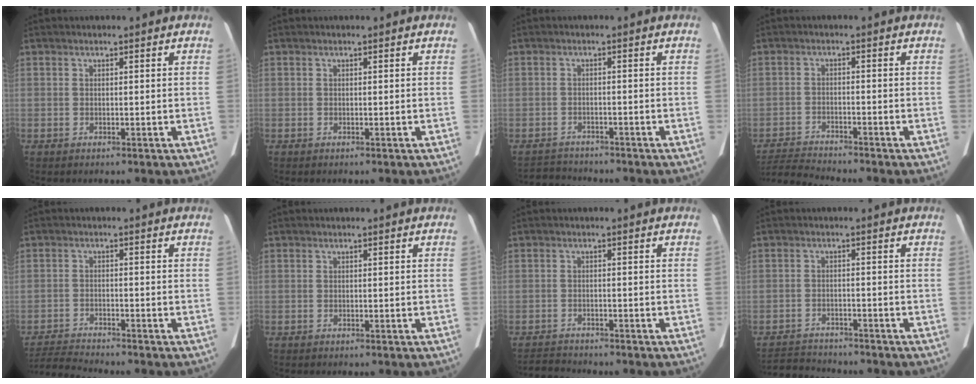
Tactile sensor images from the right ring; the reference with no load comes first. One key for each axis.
{"total": 0.0}
{"total": 4.3, "fx": -4.3, "fy": 0.5, "fz": 0.1, "tx": -0.007, "ty": -0.013, "tz": -0.068}
{"total": 6.6, "fx": -6.5, "fy": -1.0, "fz": 0.7, "tx": -0.017, "ty": -0.011, "tz": -0.115}
{"total": 5.5, "fx": -5.4, "fy": -1.0, "fz": 0.3, "tx": -0.013, "ty": -0.014, "tz": -0.097}
{"total": 0.0}
{"total": 3.7, "fx": -3.7, "fy": 0.2, "fz": 0.3, "tx": -0.008, "ty": -0.016, "tz": -0.061}
{"total": 6.4, "fx": -6.4, "fy": 0.6, "fz": 0.7, "tx": -0.019, "ty": -0.006, "tz": -0.103}